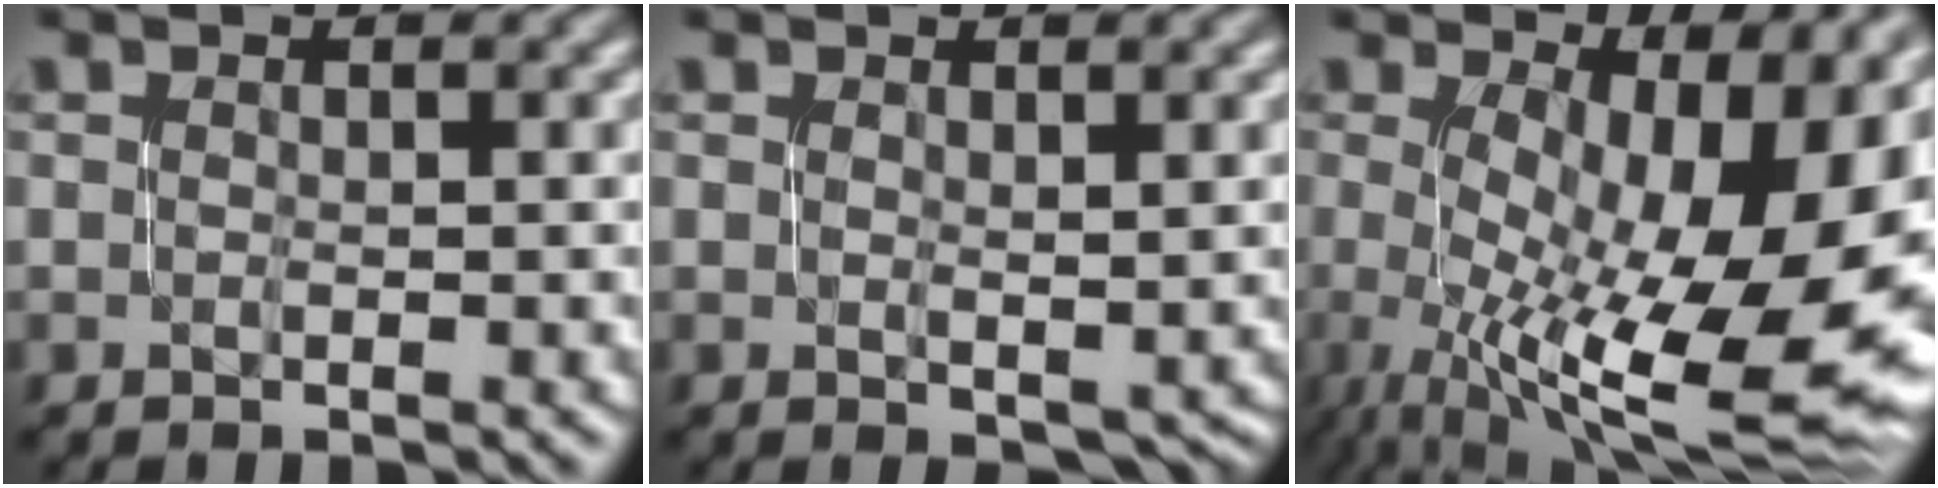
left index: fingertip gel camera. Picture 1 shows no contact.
{"total": 1.7, "force": [0.2, 0.9, 1.5], "torque": [-0.018, 0.001, 0.009]}
{"total": 14.9, "force": [-0.5, 6.2, 13.5], "torque": [-0.173, -0.014, 0.007]}